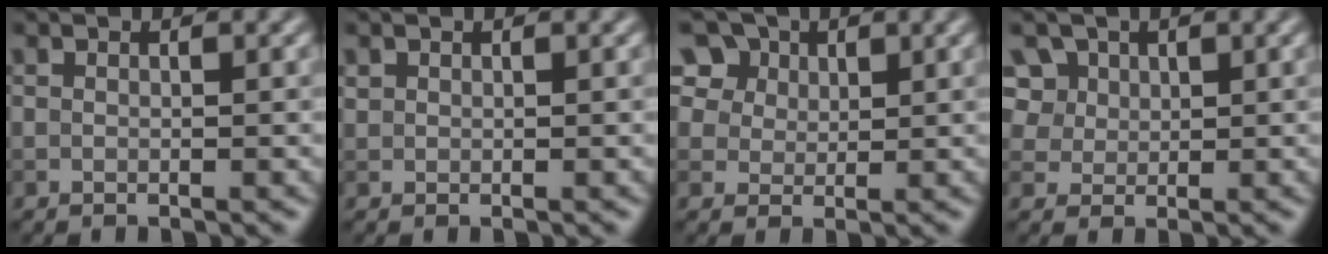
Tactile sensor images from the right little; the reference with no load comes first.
{"total": 0.6, "force": [0.4, 0.4, 0.1], "torque": [-0.001, -0.001, 0.012]}
{"total": 10.2, "force": [5.9, 7.2, 4.2], "torque": [-0.110, 0.019, 0.098]}
{"total": 7.1, "force": [3.7, 5.3, 3.0], "torque": [-0.075, 0.012, 0.059]}